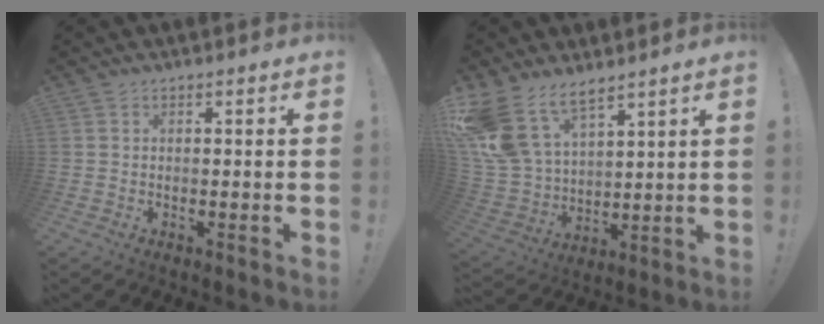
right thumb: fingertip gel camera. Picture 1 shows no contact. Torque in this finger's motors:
{"motor_torque": [0.75, 0.98, 1.02, 0.46, 0.39]}